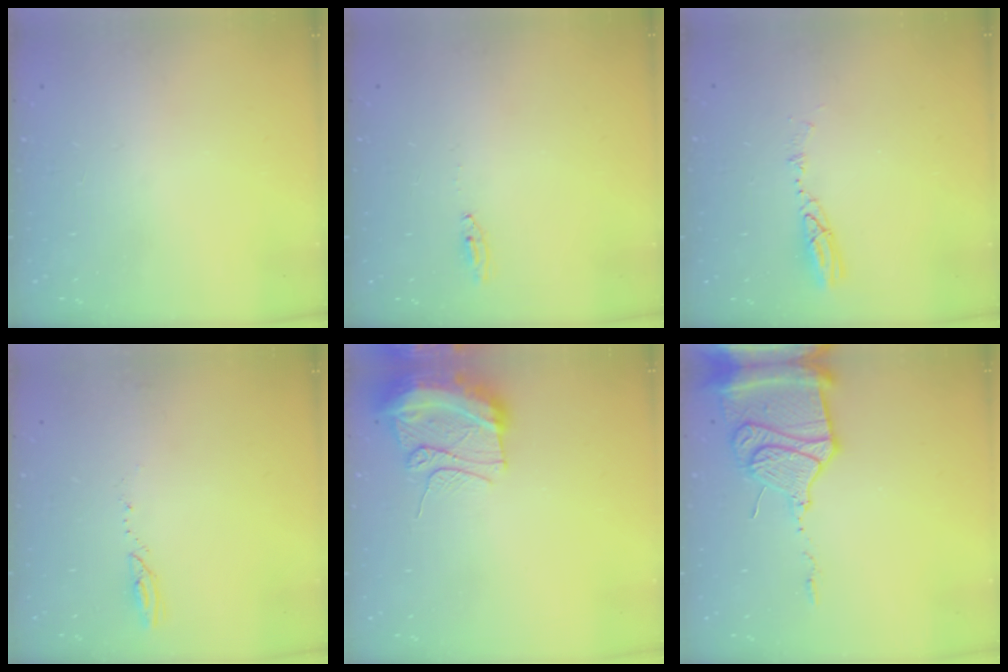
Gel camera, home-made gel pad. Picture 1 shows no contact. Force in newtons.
{"total": 2.0, "press": 2.0, "slide": 0.2}
{"total": 4.7, "press": 4.6, "slide": 0.5}
{"total": 2.6, "press": 2.6, "slide": 0.3}
{"total": 12.4, "press": 12.3, "slide": 1.6}
{"total": 16.9, "press": 16.8, "slide": 1.8}